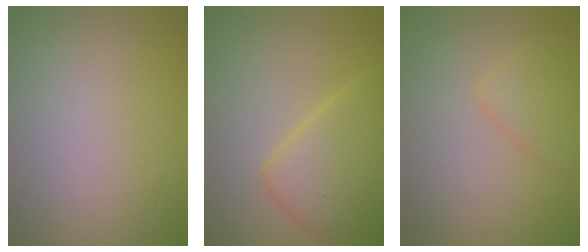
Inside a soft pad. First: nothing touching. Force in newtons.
{"total": 5.3, "press": 5.3, "slide": 0.1}
{"total": 2.3, "press": 2.3, "slide": 0.2}